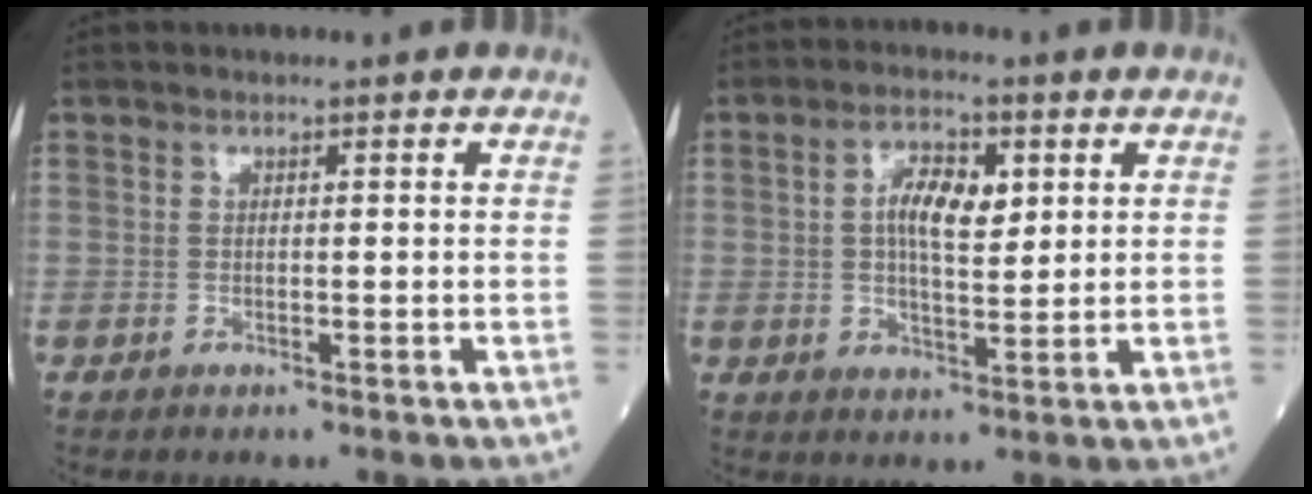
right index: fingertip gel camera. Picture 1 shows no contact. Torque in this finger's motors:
{"motor_torque": [0.23, 0.08, 0.13, 0.03]}